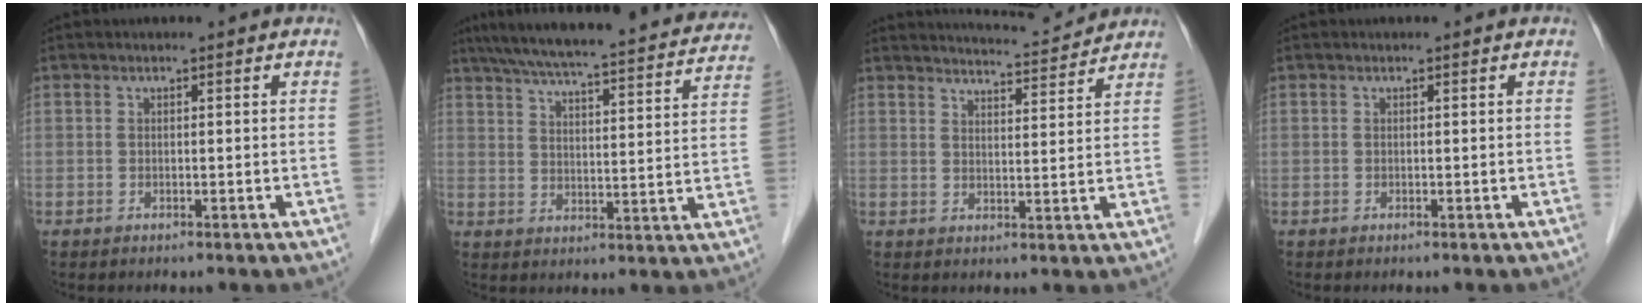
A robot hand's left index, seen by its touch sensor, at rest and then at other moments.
{"total": 29.5, "force": [26.4, 3.4, 12.7], "torque": [-0.206, -0.022, 0.331]}
{"total": 8.0, "force": [7.9, 0.1, 1.2], "torque": [-0.028, 0.003, 0.107]}
{"total": 0.0}